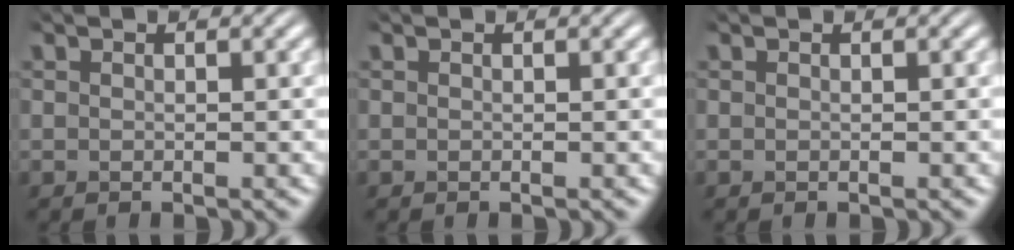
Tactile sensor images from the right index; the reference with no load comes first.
{"total": 0.0}
{"total": 0.0}